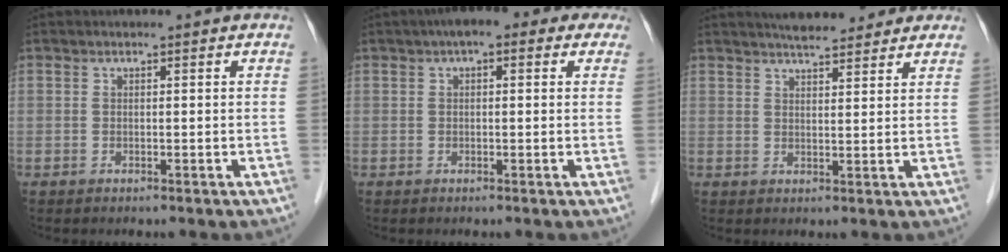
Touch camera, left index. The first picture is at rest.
{"total": 6.2, "force": [3.4, 2.7, 4.4], "torque": [-0.052, 0.040, 0.036]}
{"total": 8.0, "force": [7.1, 1.7, 3.3], "torque": [-0.047, 0.017, 0.096]}